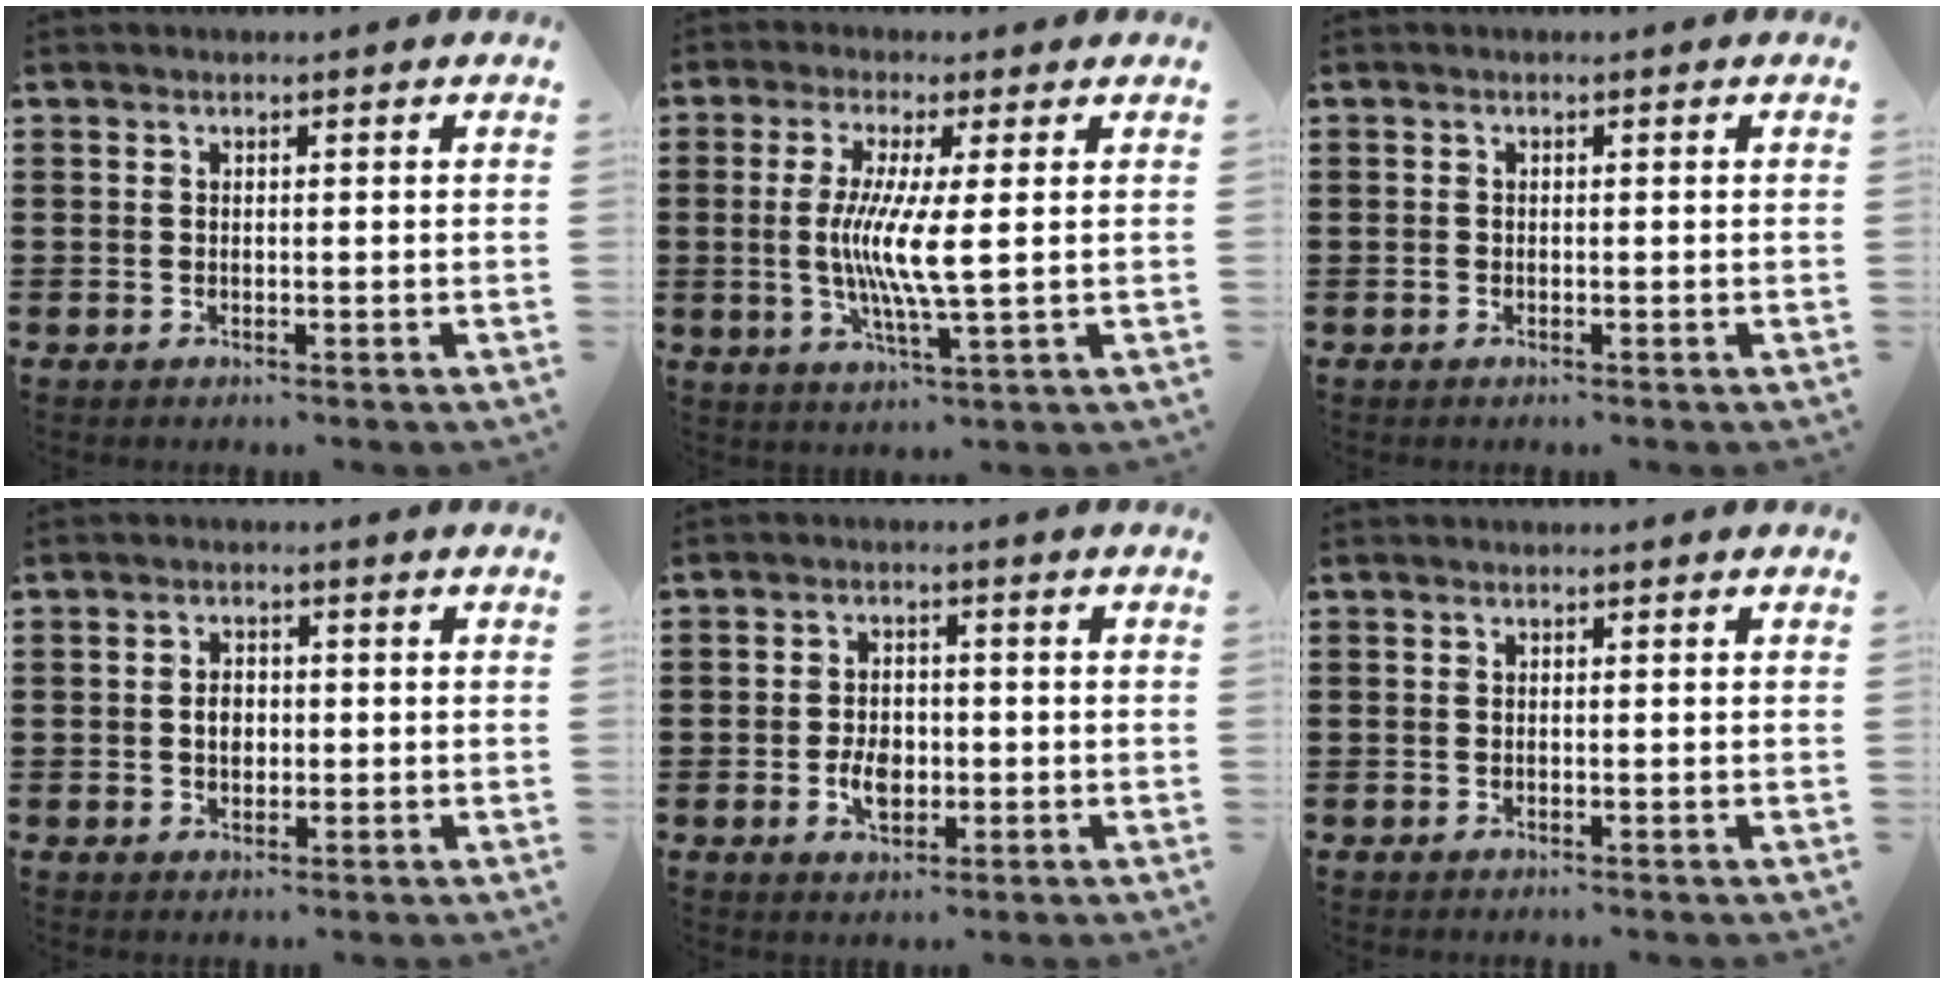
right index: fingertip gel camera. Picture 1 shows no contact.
{"total": 7.1, "force": [0.6, -0.1, 7.1], "torque": [-0.139, -0.010, 0.005]}
{"total": 0.5, "force": [-0.3, 0.3, 0.3], "torque": [-0.007, 0.000, -0.006]}
{"total": 2.7, "force": [-0.2, 1.8, 2.0], "torque": [-0.033, 0.003, -0.007]}
{"total": 4.5, "force": [-1.1, 3.0, 3.1], "torque": [-0.075, 0.000, -0.024]}
{"total": 0.0}